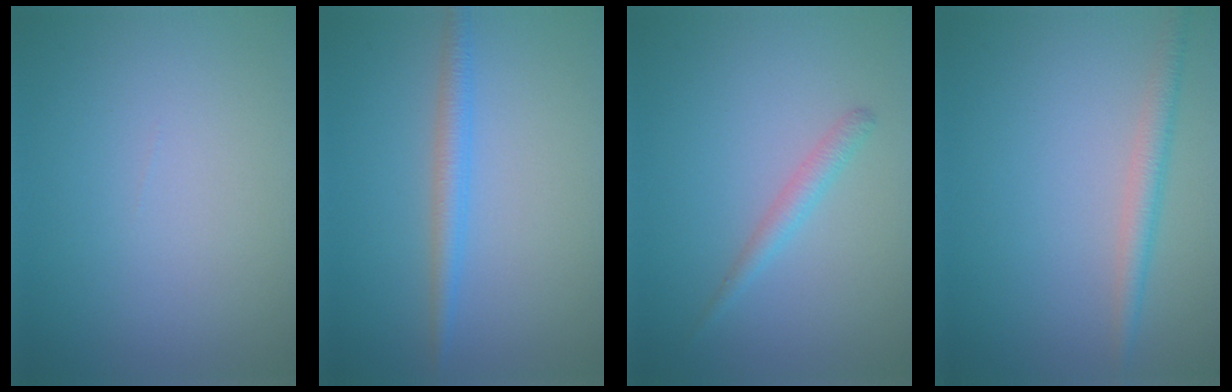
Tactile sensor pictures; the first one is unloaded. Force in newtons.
{"total": 2.2, "press": 2.2, "slide": 0.1}
{"total": 1.6, "press": 1.6, "slide": 0.0}
{"total": 2.4, "press": 2.4, "slide": 0.0}